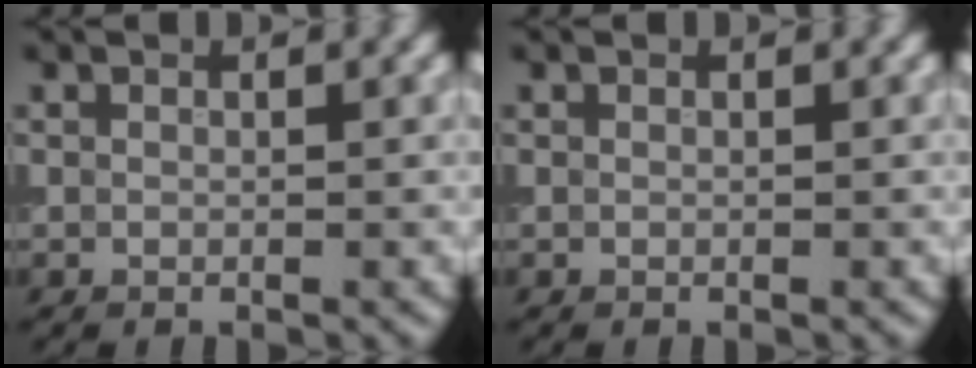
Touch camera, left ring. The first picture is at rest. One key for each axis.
{"total": 0.0}